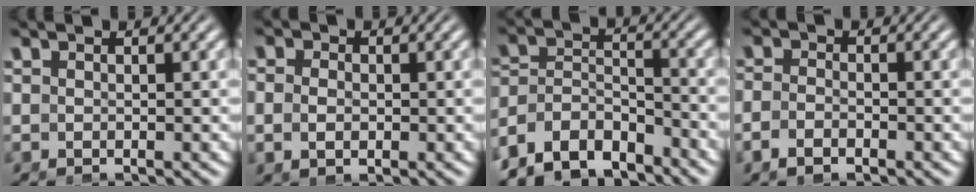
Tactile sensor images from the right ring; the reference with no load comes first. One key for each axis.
{"total": 2.1, "fx": -0.4, "fy": 1.5, "fz": 1.4, "tx": -0.035, "ty": -0.010, "tz": -0.001}
{"total": 10.1, "fx": -6.4, "fy": 7.1, "fz": 3.3, "tx": -0.096, "ty": -0.055, "tz": -0.101}
{"total": 1.9, "fx": -1.4, "fy": 0.8, "fz": 1.0, "tx": -0.026, "ty": -0.011, "tz": -0.023}